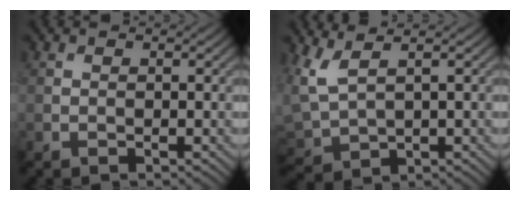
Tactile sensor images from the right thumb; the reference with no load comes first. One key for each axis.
{"total": 5.1, "fx": 2.8, "fy": 2.0, "fz": 3.7, "tx": -0.114, "ty": -0.002, "tz": 0.061}